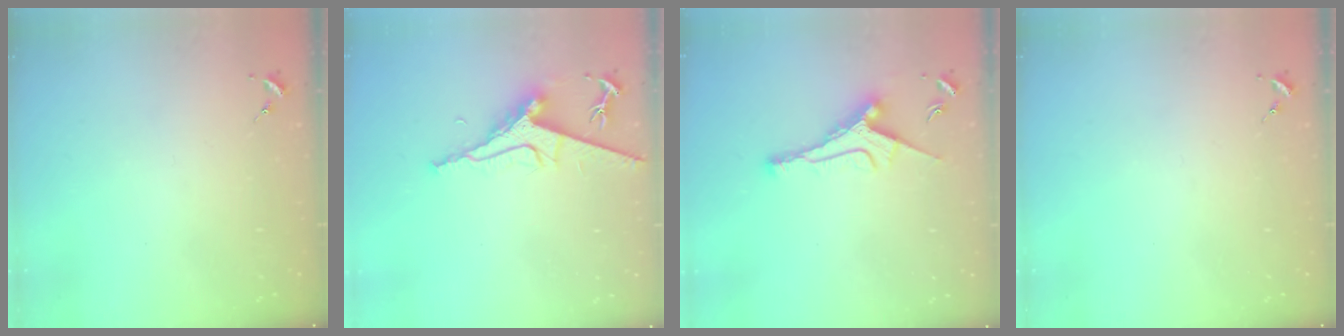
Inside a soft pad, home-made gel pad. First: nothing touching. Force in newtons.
{"total": 9.7, "press": 9.7, "slide": 1.3}
{"total": 10.1, "press": 10.1, "slide": 0.3}
{"total": 0.0}